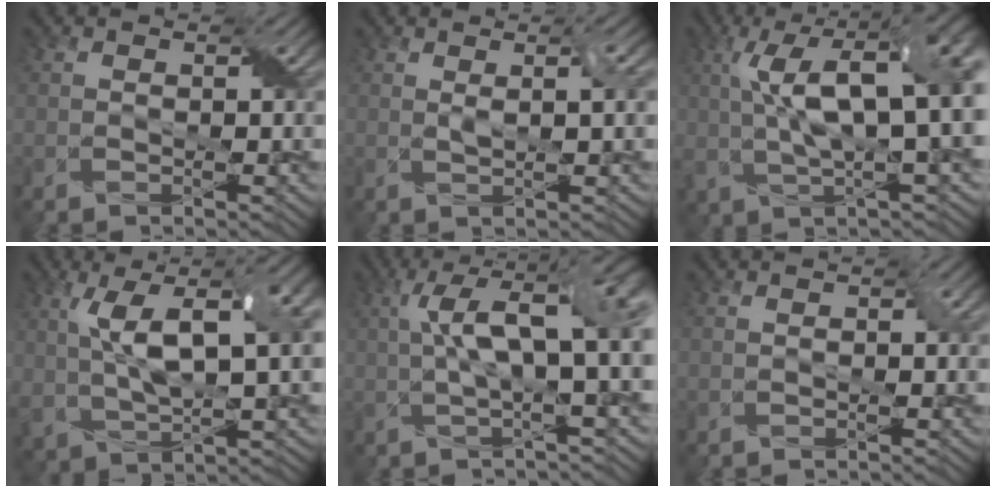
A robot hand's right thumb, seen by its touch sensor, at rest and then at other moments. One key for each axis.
{"total": 2.1, "fx": 0.6, "fy": 0.3, "fz": 1.9, "tx": -0.037, "ty": 0.000, "tz": 0.014}
{"total": 14.8, "fx": 2.2, "fy": 6.1, "fz": 13.3, "tx": -0.238, "ty": 0.013, "tz": 0.040}
{"total": 12.3, "fx": 2.9, "fy": 5.3, "fz": 10.7, "tx": -0.212, "ty": 0.005, "tz": 0.059}
{"total": 12.3, "fx": 1.4, "fy": 3.7, "fz": 11.6, "tx": -0.200, "ty": 0.017, "tz": 0.027}
{"total": 0.6, "fx": -0.2, "fy": 0.4, "fz": 0.4, "tx": -0.006, "ty": -0.001, "tz": -0.003}